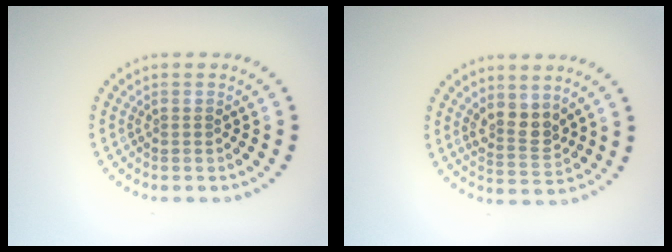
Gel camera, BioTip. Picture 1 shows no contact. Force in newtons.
{"total": 2.6, "press": 2.4, "slide": 1.2}